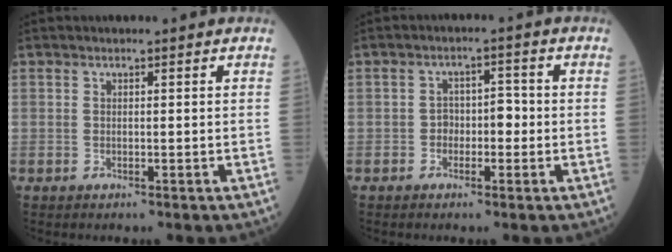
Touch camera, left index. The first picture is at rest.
{"total": 3.3, "force": [-0.8, 1.9, 2.6], "torque": [-0.033, 0.017, -0.014]}